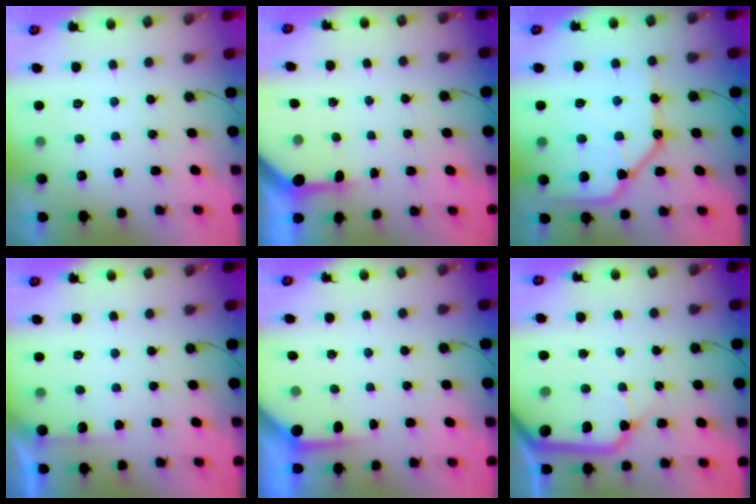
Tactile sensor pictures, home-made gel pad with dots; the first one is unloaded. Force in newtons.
{"total": 3.5, "press": 3.5, "slide": 0.4}
{"total": 15.6, "press": 15.4, "slide": 1.8}
{"total": 3.9, "press": 3.9, "slide": 0.5}
{"total": 3.4, "press": 3.3, "slide": 0.4}
{"total": 15.6, "press": 15.4, "slide": 2.4}